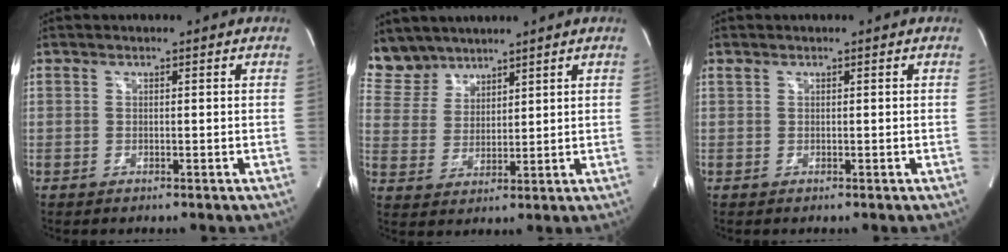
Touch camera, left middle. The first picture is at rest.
{"total": 6.5, "force": [5.8, 2.8, 0.1], "torque": [-0.010, 0.007, 0.131]}
{"total": 0.0}